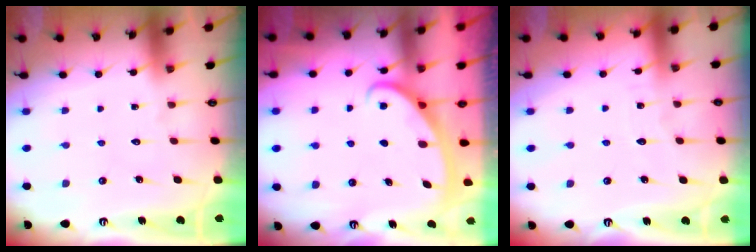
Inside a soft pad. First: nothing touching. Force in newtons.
{"total": 2.8, "press": 2.8, "slide": 0.4}
{"total": 2.7, "press": 2.7, "slide": 0.3}